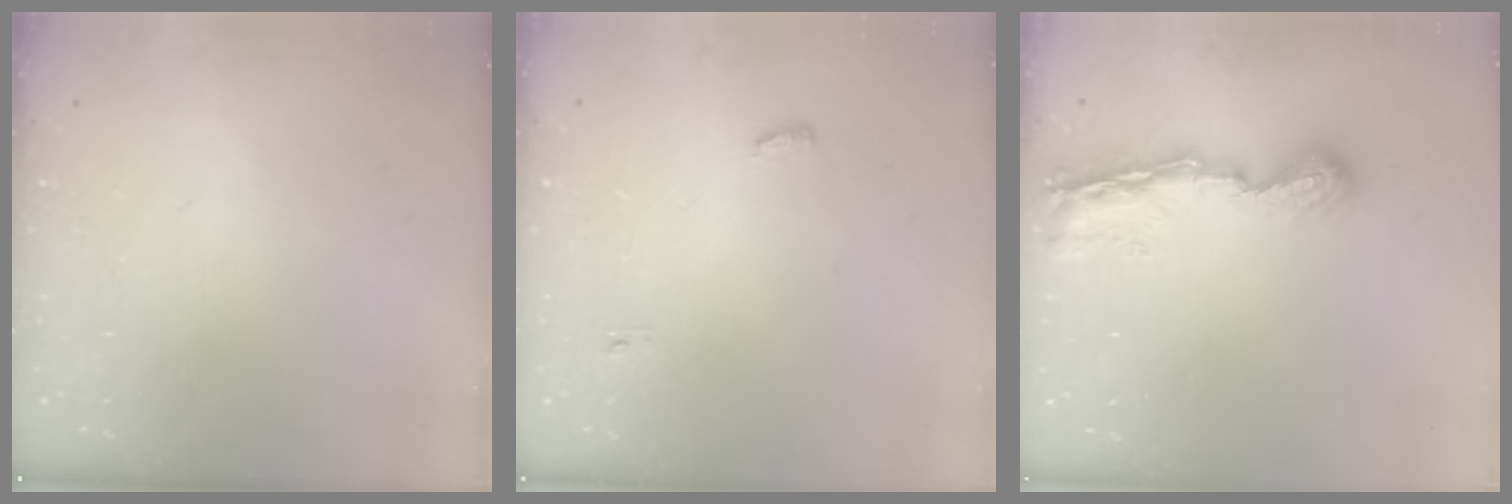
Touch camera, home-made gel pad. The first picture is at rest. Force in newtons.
{"total": 3.5, "press": 3.4, "slide": 1.0}
{"total": 8.4, "press": 8.4, "slide": 1.1}